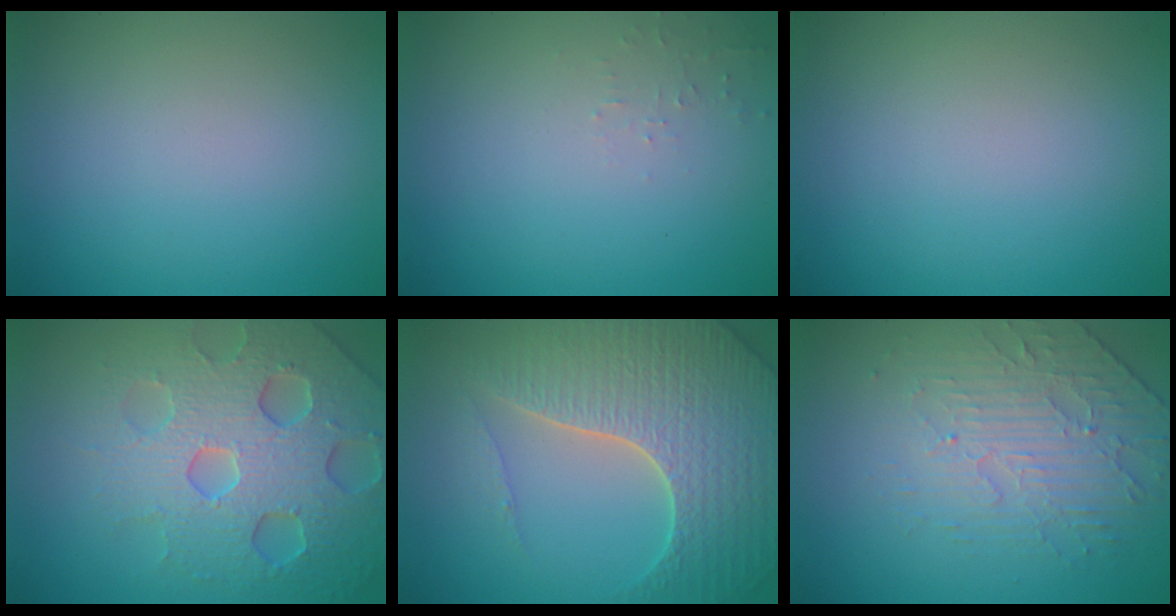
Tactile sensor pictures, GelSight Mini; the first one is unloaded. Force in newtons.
{"total": 0.8, "press": 0.7, "slide": 0.1}
{"total": 0.0}
{"total": 7.3, "press": 7.1, "slide": 1.7}
{"total": 7.0, "press": 6.7, "slide": 1.8}
{"total": 4.7, "press": 3.3, "slide": 3.3}